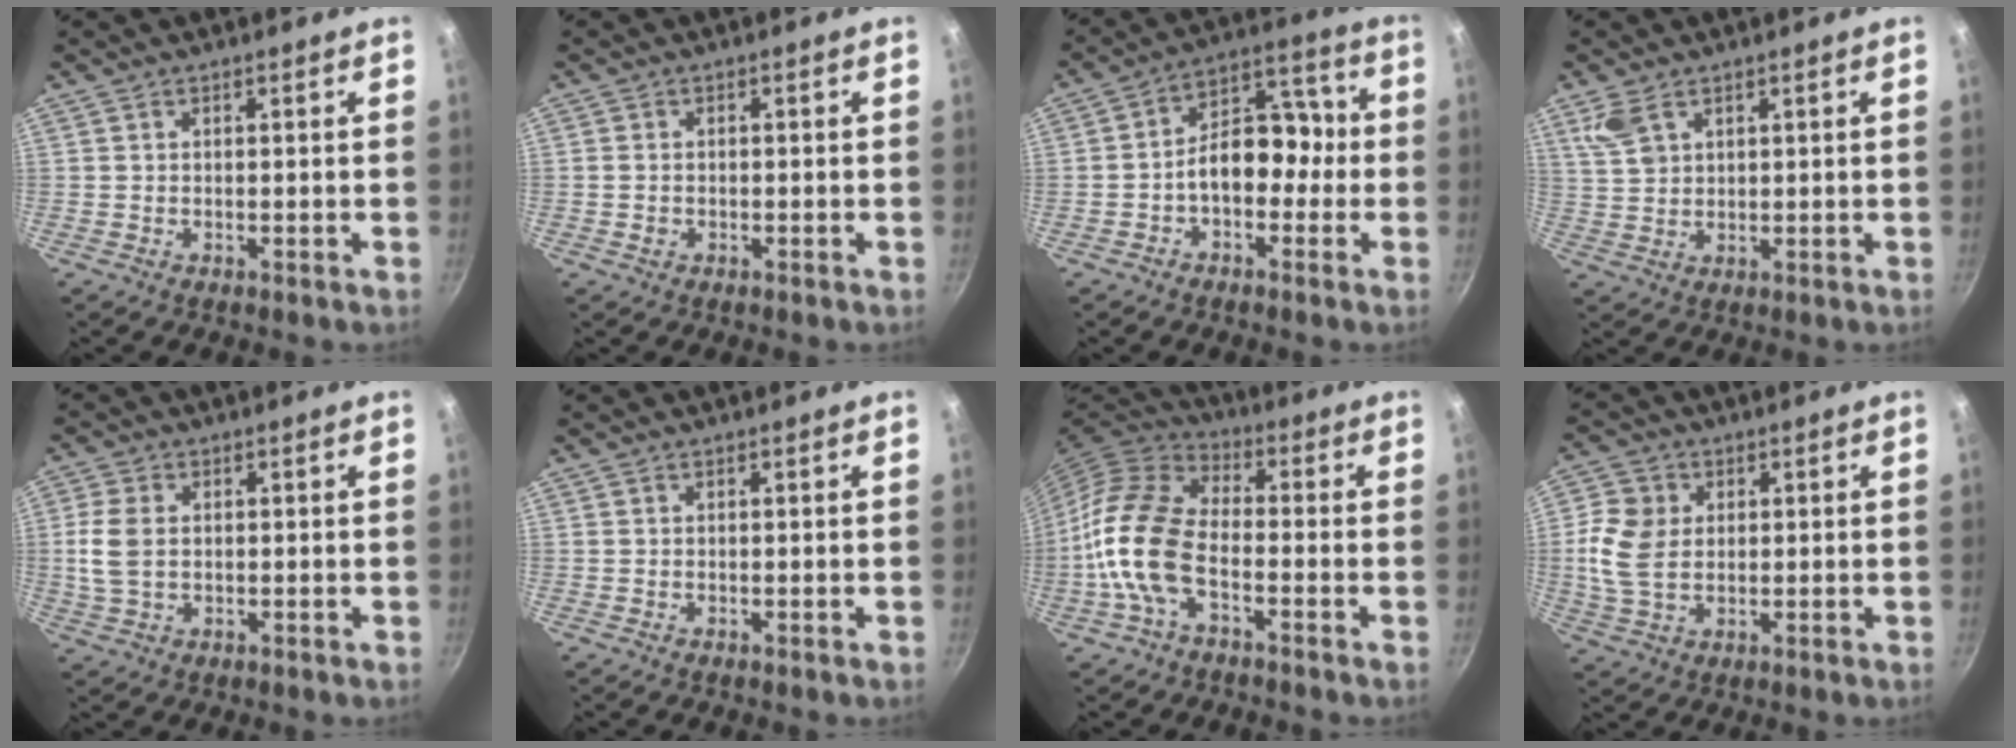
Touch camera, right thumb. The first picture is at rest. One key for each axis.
{"total": 1.3, "fx": -0.5, "fy": 1.1, "fz": 0.6, "tx": -0.013, "ty": 0.003, "tz": -0.008}
{"total": 11.2, "fx": -2.2, "fy": 7.5, "fz": 8.0, "tx": -0.071, "ty": 0.056, "tz": -0.049}
{"total": 5.4, "fx": 3.1, "fy": 3.1, "fz": 3.1, "tx": -0.058, "ty": -0.007, "tz": 0.071}
{"total": 6.6, "fx": 0.3, "fy": 4.5, "fz": 4.8, "tx": -0.100, "ty": 0.005, "tz": 0.005}
{"total": 0.0}
{"total": 13.7, "fx": -4.2, "fy": 7.3, "fz": 10.9, "tx": -0.208, "ty": 0.037, "tz": -0.098}
{"total": 9.2, "fx": 1.0, "fy": 7.0, "fz": 5.9, "tx": -0.108, "ty": 0.000, "tz": 0.015}